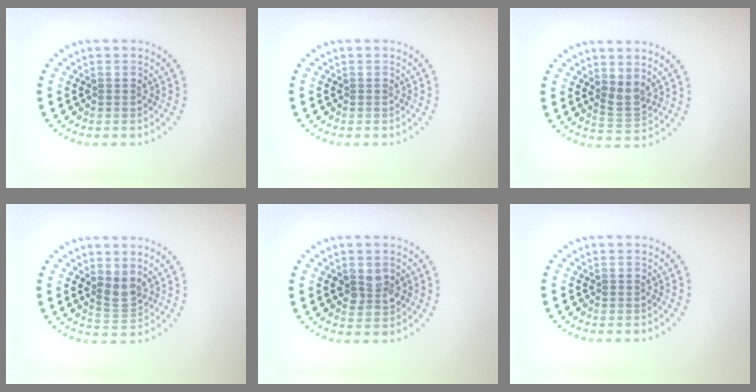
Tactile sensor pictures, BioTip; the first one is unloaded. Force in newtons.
{"total": 0.0}
{"total": 2.0, "press": 1.6, "slide": 1.1}
{"total": 2.2, "press": 1.8, "slide": 1.3}
{"total": 2.7, "press": 2.7, "slide": 0.2}
{"total": 0.0}